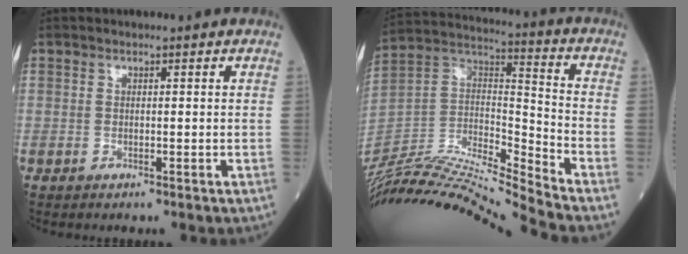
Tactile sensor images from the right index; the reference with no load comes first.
{"total": 24.3, "force": [-22.5, -1.9, 8.9], "torque": [-0.197, -0.007, -0.395]}